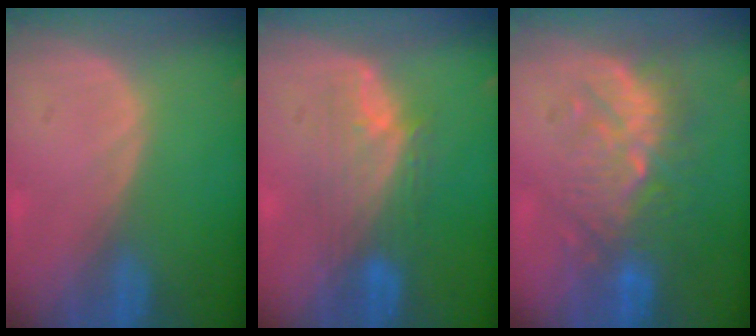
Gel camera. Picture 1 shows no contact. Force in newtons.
{"total": 5.7, "press": 5.6, "slide": 0.6}
{"total": 9.0, "press": 8.9, "slide": 1.6}